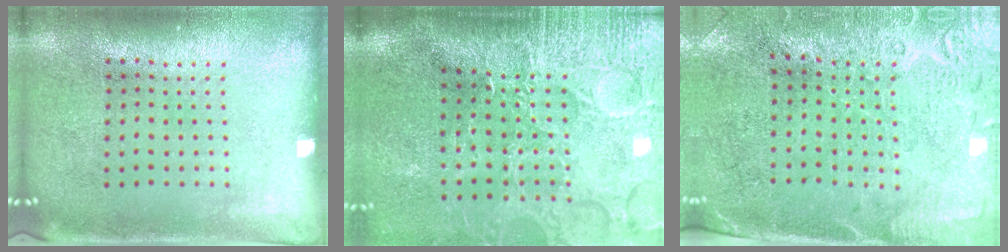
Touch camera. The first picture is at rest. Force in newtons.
{"total": 4.4, "press": 3.8, "slide": 2.2}
{"total": 2.8, "press": 2.5, "slide": 1.3}